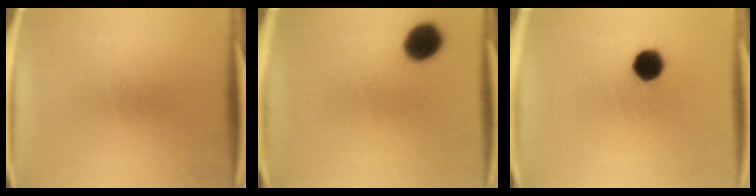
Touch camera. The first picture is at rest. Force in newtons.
{"total": 8.2}
{"total": 7.2}